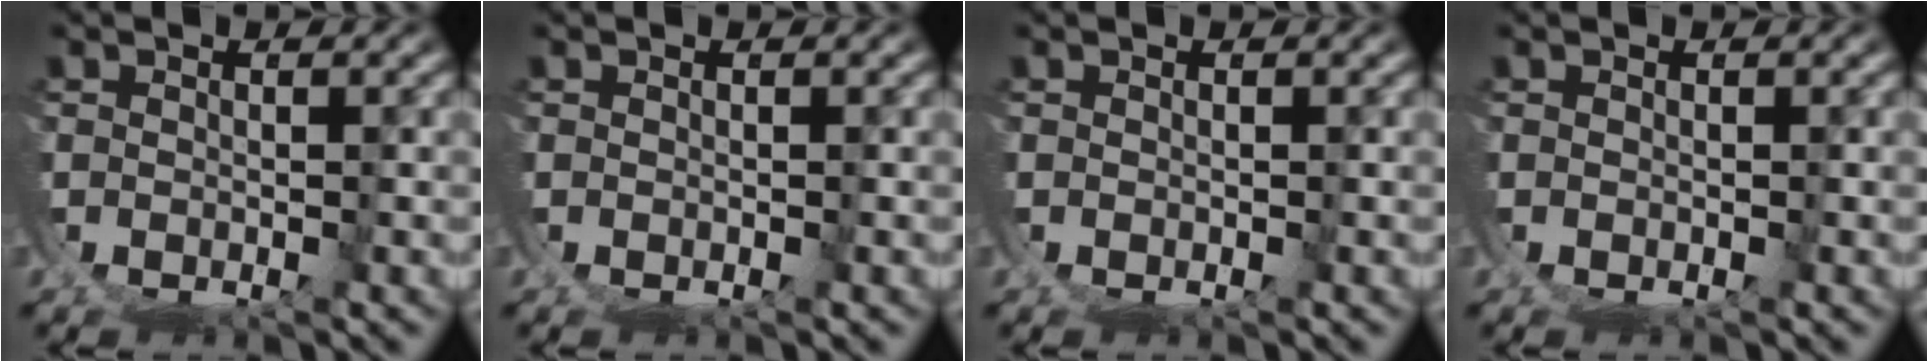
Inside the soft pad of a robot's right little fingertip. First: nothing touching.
{"total": 0.0}
{"total": 0.0}
{"total": 0.0}